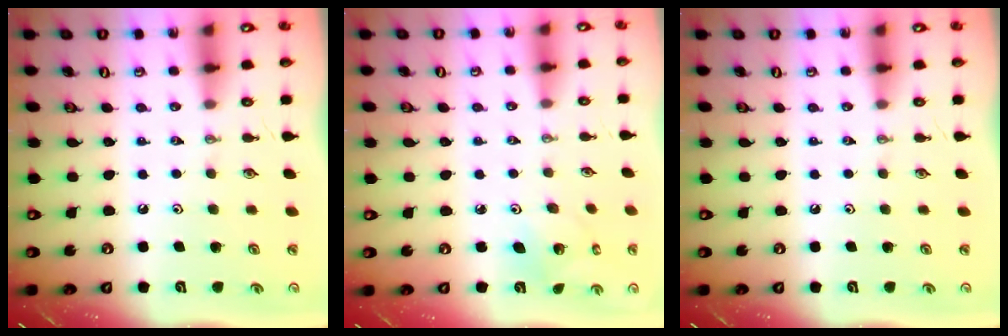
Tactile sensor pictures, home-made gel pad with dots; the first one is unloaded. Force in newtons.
{"total": 4.0, "press": 4.0, "slide": 0.2}
{"total": 0.0}